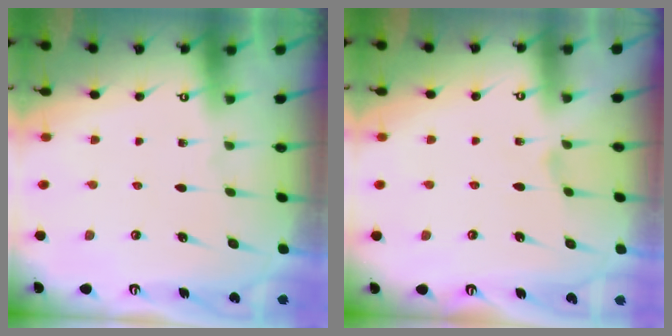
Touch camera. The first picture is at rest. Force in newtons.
{"total": 1.7, "press": 1.7, "slide": 0.3}